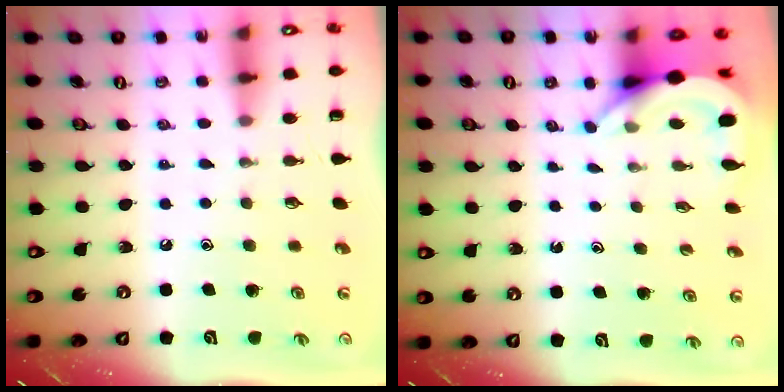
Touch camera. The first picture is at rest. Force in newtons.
{"total": 4.1, "press": 4.1, "slide": 0.5}